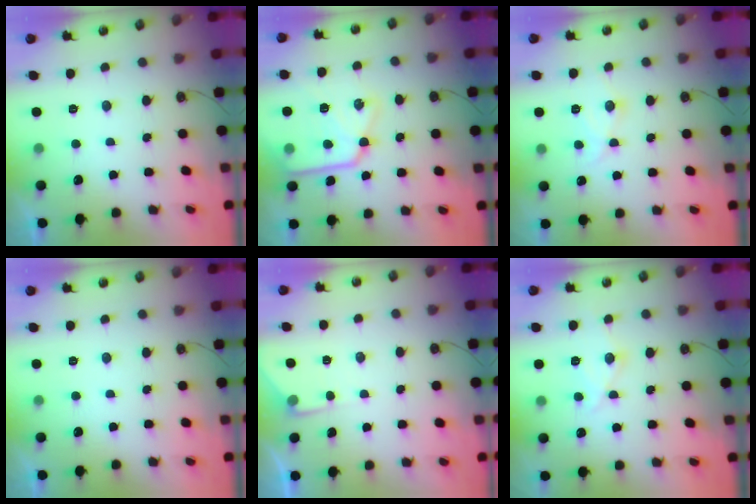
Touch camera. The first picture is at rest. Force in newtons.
{"total": 17.6, "press": 17.5, "slide": 1.6}
{"total": 11.1, "press": 11.0, "slide": 0.9}
{"total": 0.0}
{"total": 4.0, "press": 4.0, "slide": 0.4}
{"total": 11.3, "press": 11.2, "slide": 0.9}